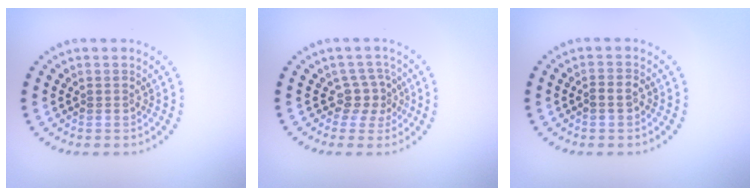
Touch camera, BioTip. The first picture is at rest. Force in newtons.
{"total": 2.1, "press": 1.6, "slide": 1.5}
{"total": 1.4, "press": 1.2, "slide": 0.7}